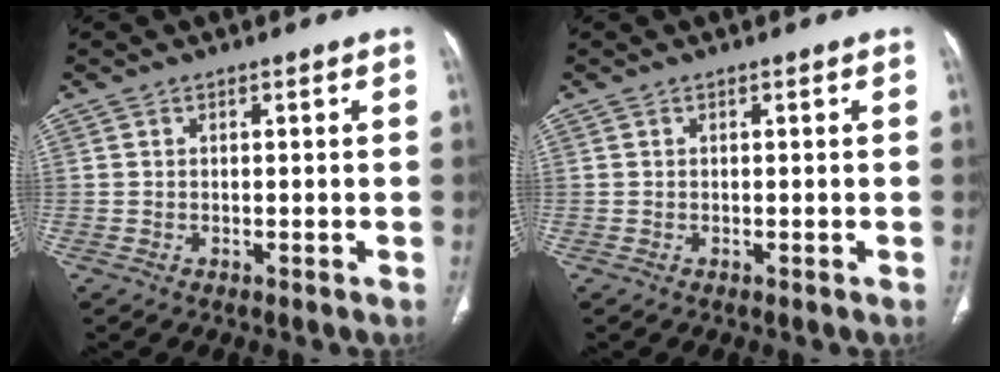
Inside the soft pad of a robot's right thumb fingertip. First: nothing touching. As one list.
[{"total": 0.0}]